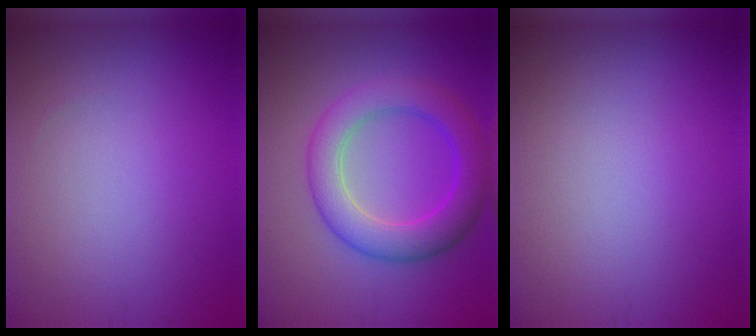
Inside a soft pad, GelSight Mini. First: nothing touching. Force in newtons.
{"total": 5.9, "press": 5.9, "slide": 0.0}
{"total": 0.0}